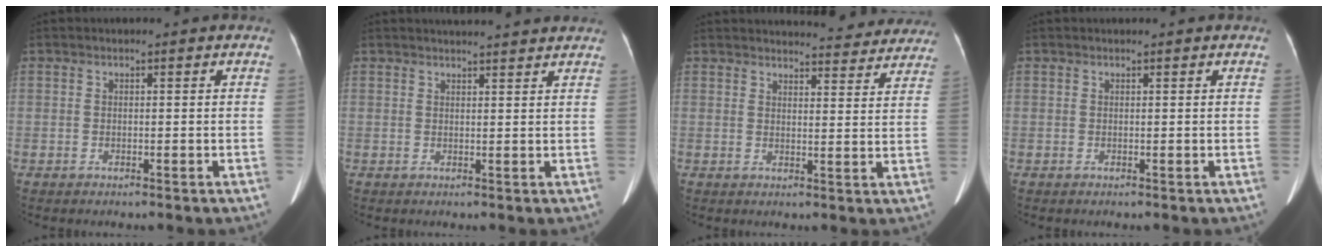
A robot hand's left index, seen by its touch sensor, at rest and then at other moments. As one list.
[{"total": 7.3, "force": [6.9, 0.4, 2.4], "torque": [-0.030, 0.021, 0.076]}, {"total": 16.5, "force": [15.8, 3.5, 3.6], "torque": [-0.016, -0.019, 0.168]}, {"total": 0.6, "force": [0.5, 0.0, 0.1], "torque": [-0.003, 0.010, 0.010]}]